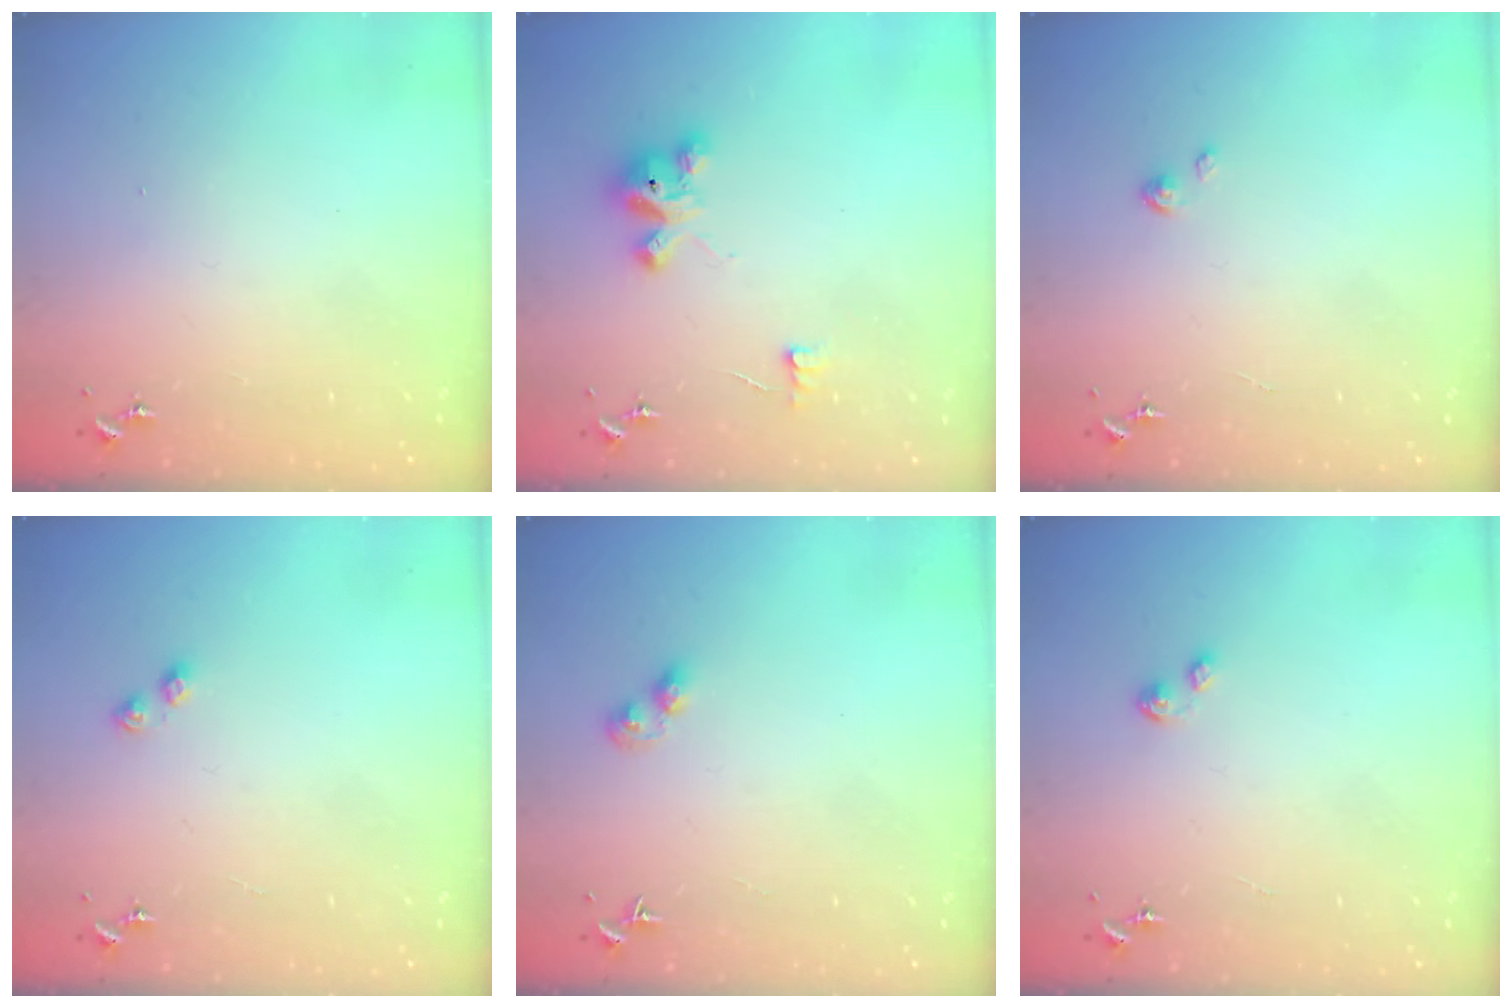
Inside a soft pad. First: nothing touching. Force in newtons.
{"total": 5.5, "press": 5.5, "slide": 0.3}
{"total": 2.2, "press": 2.2, "slide": 0.3}
{"total": 3.0, "press": 2.9, "slide": 0.4}
{"total": 3.2, "press": 3.2, "slide": 0.4}
{"total": 2.2, "press": 2.2, "slide": 0.3}